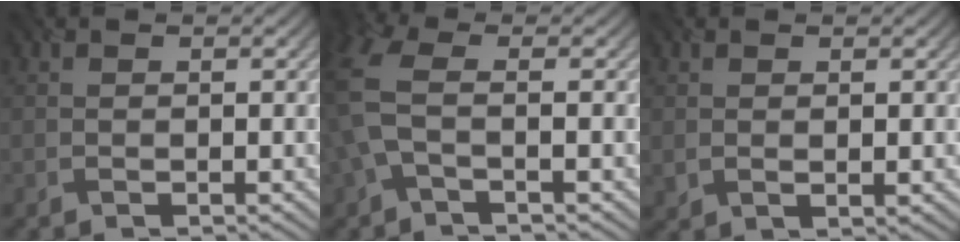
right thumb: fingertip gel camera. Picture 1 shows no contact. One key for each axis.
{"total": 5.3, "fx": -0.7, "fy": 2.4, "fz": 4.7, "tx": -0.127, "ty": 0.003, "tz": -0.028}
{"total": 1.6, "fx": 0.4, "fy": 0.6, "fz": 1.4, "tx": -0.032, "ty": -0.004, "tz": 0.012}